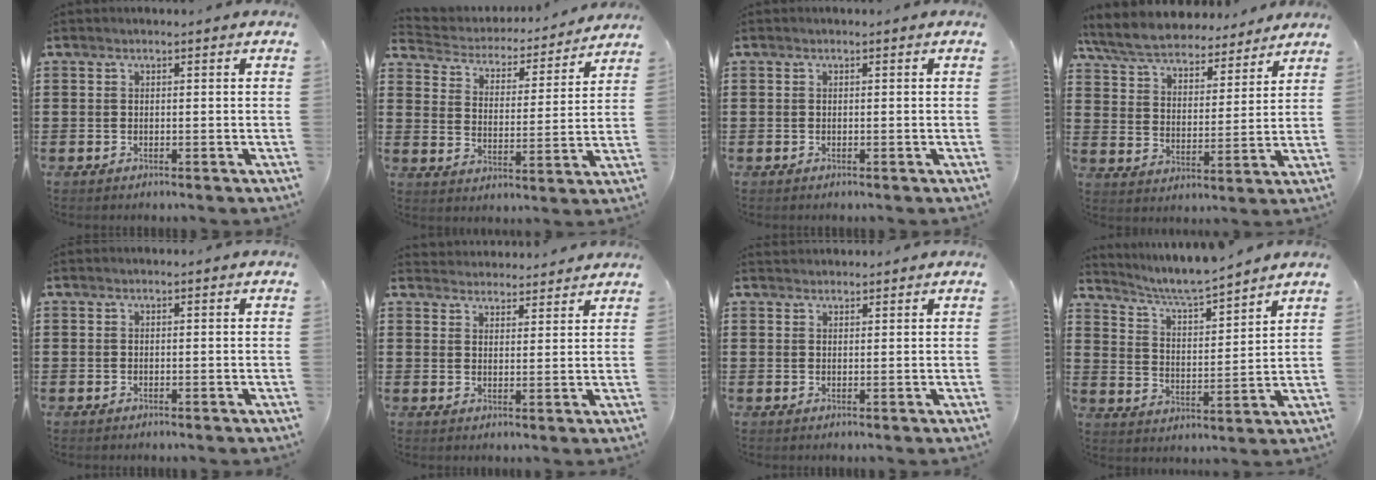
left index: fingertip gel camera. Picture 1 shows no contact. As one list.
[{"total": 3.2, "force": [3.2, 0.6, 0.0], "torque": [-0.024, -0.028, 0.045]}, {"total": 0.0}, {"total": 7.1, "force": [6.6, 1.1, 2.1], "torque": [-0.071, -0.037, 0.117]}, {"total": 0.0}, {"total": 3.2, "force": [3.1, 0.3, -0.3], "torque": [-0.005, -0.012, 0.059]}, {"total": 1.3, "force": [1.3, 0.3, -0.1], "torque": [-0.001, 0.001, 0.026]}, {"total": 5.5, "force": [5.2, -0.1, 1.7], "torque": [-0.058, -0.036, 0.083]}]